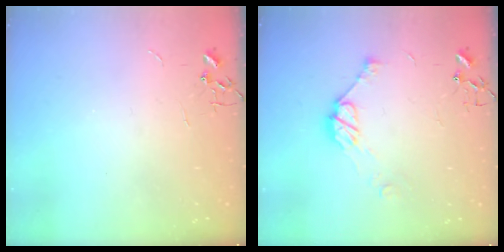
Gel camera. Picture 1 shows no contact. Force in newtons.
{"total": 9.2, "press": 9.2, "slide": 0.5}